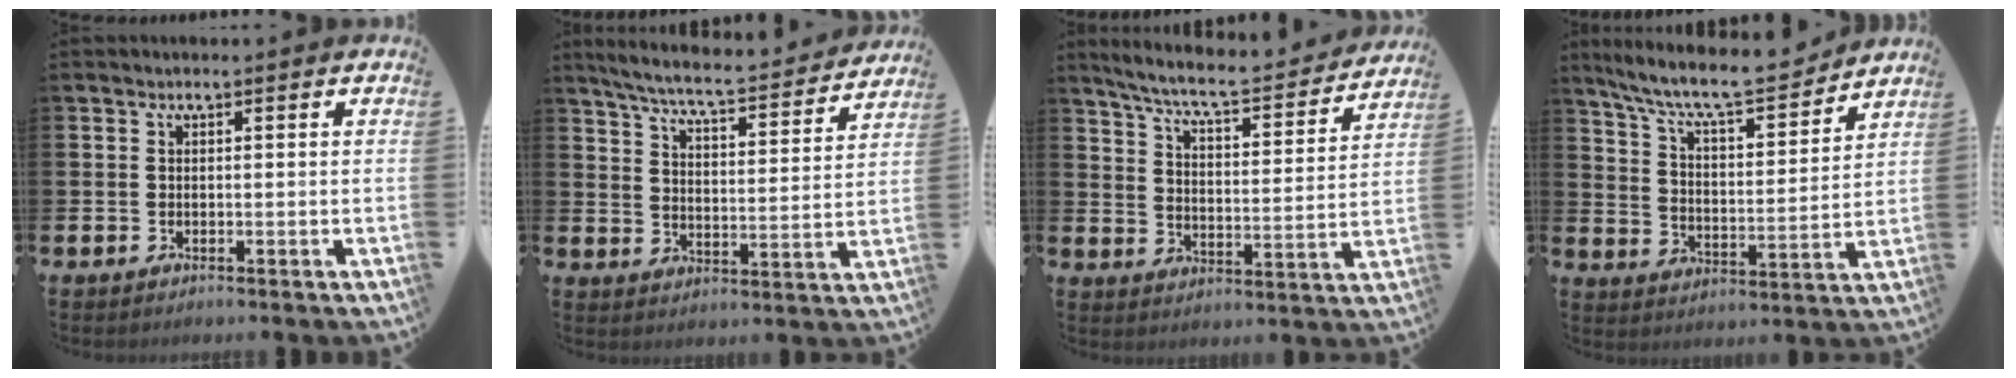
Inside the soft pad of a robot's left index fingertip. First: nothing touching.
{"total": 6.6, "force": [6.1, 0.3, 2.5], "torque": [-0.076, -0.046, 0.099]}
{"total": 7.2, "force": [6.6, 0.8, 2.7], "torque": [-0.083, -0.049, 0.110]}
{"total": 9.4, "force": [8.6, 1.5, 3.5], "torque": [-0.100, -0.058, 0.147]}